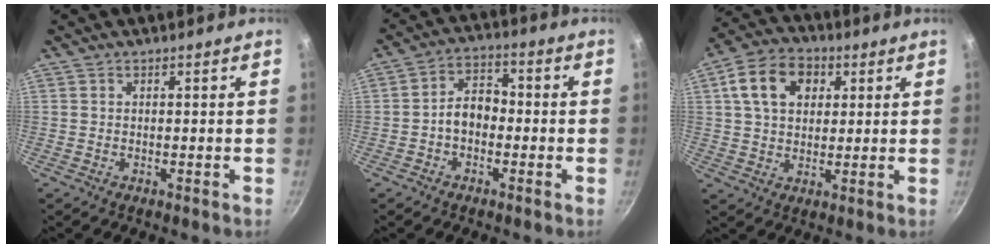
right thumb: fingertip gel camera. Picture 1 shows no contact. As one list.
[{"total": 6.2, "force": [-1.4, 4.3, 4.2], "torque": [-0.046, 0.032, -0.035]}, {"total": 12.0, "force": [3.7, 8.6, 7.4], "torque": [-0.112, 0.009, 0.050]}]